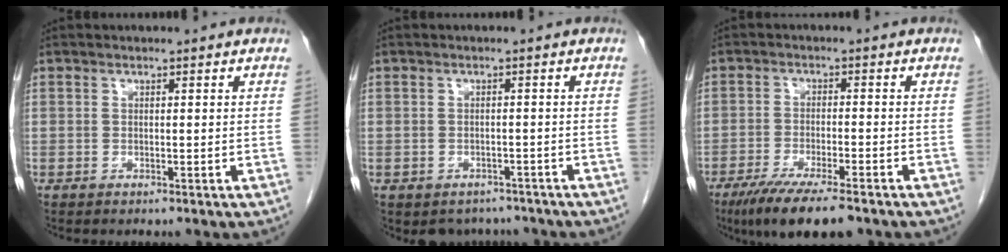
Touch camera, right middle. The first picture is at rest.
{"total": 4.7, "force": [-3.9, 2.6, 0.3], "torque": [0.004, 0.009, -0.049]}
{"total": 10.0, "force": [-7.2, 1.5, 6.7], "torque": [-0.110, -0.023, -0.114]}